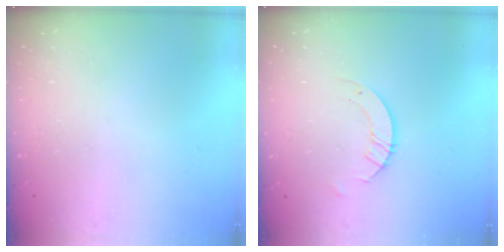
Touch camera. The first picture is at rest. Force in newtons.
{"total": 3.2, "press": 3.2, "slide": 0.3}